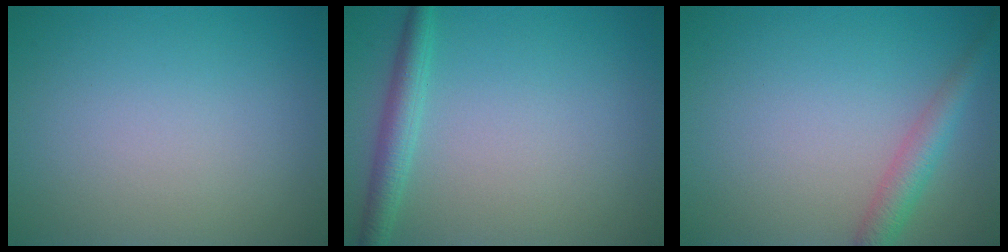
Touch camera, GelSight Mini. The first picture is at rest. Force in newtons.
{"total": 2.5, "press": 2.5, "slide": 0.1}
{"total": 2.8, "press": 2.8, "slide": 0.1}